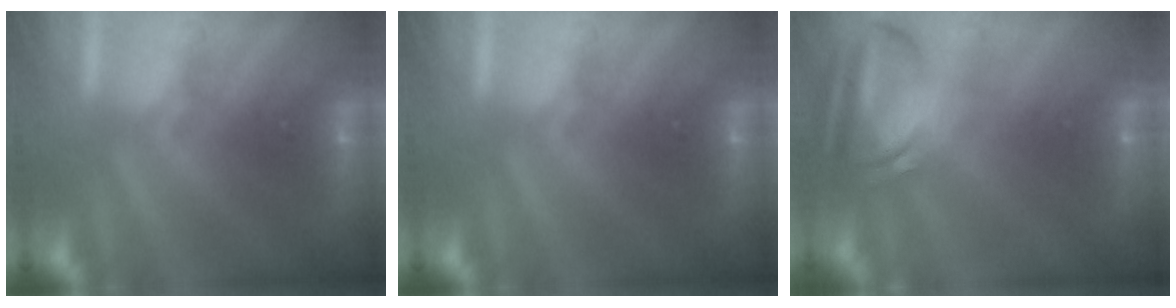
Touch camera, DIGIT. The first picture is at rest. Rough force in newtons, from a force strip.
{"total": 0.0}
{"total": 7.5}